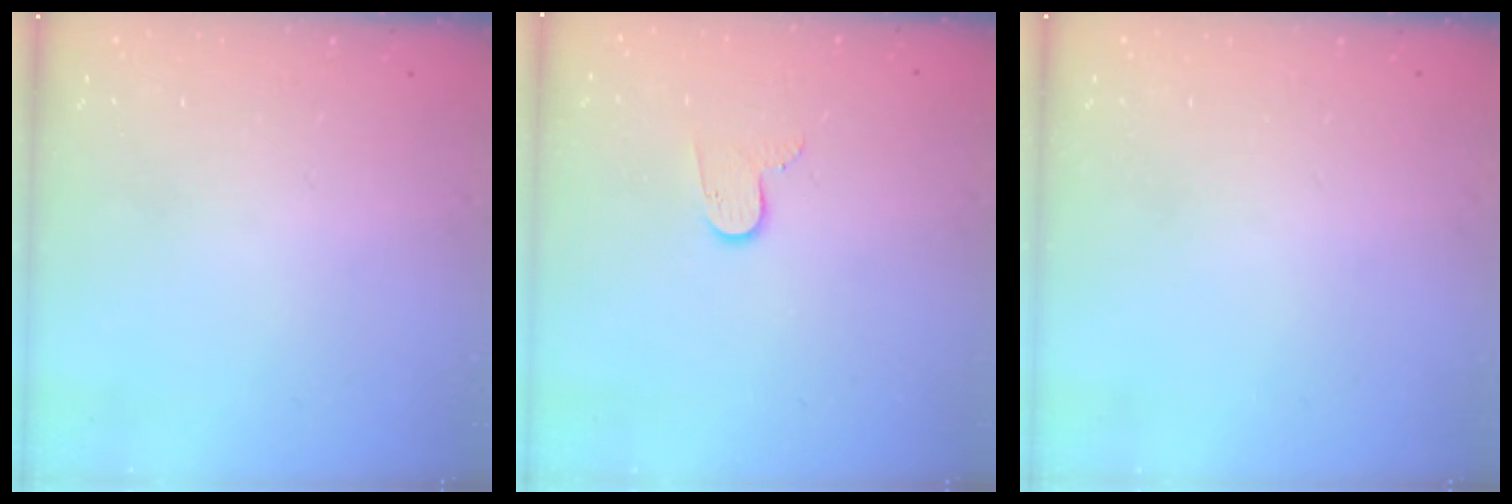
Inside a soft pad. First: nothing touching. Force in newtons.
{"total": 6.4, "press": 6.3, "slide": 0.6}
{"total": 0.0}